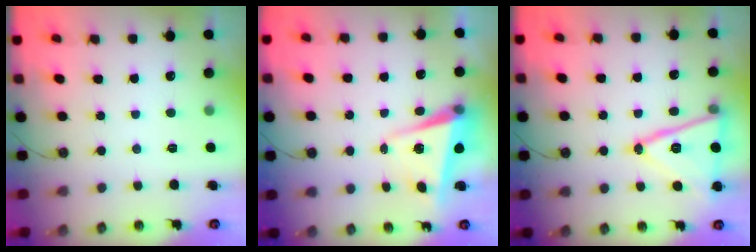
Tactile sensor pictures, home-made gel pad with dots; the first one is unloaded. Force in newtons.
{"total": 5.4, "press": 5.3, "slide": 1.0}
{"total": 17.1, "press": 16.8, "slide": 3.4}